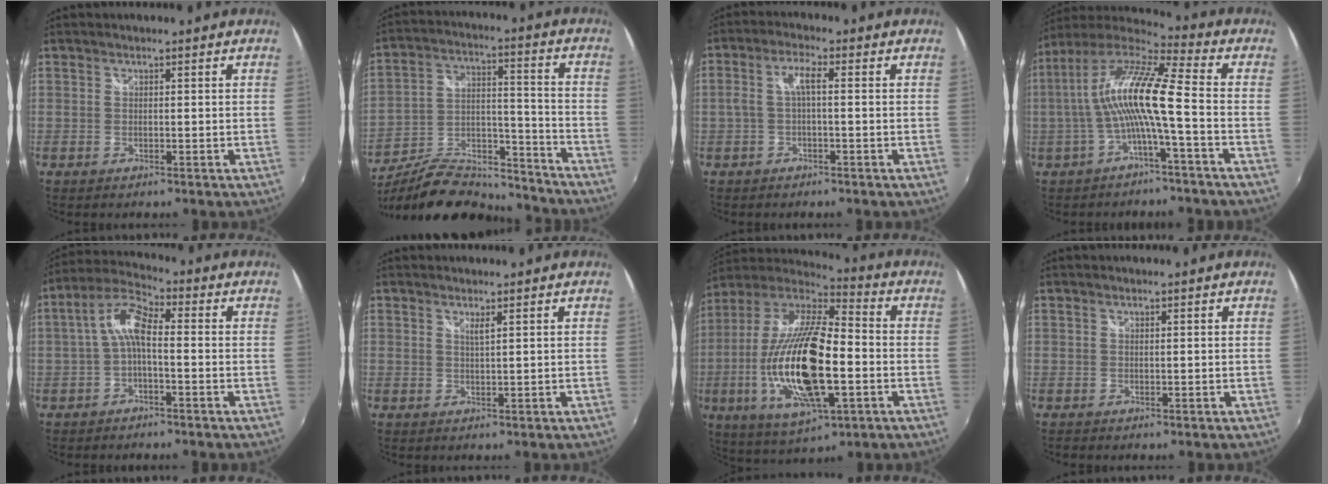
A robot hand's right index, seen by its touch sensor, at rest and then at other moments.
{"total": 22.4, "force": [-19.0, 7.4, 9.2], "torque": [-0.171, 0.019, -0.287]}
{"total": 4.0, "force": [-0.2, 0.8, 3.9], "torque": [-0.078, 0.010, 0.000]}
{"total": 12.6, "force": [-1.9, 0.6, 12.4], "torque": [-0.238, 0.013, -0.036]}
{"total": 6.6, "force": [-0.9, 2.4, 6.1], "torque": [-0.135, 0.022, -0.021]}
{"total": 1.3, "force": [0.9, 0.0, 1.0], "torque": [-0.018, -0.002, 0.015]}
{"total": 24.2, "force": [-4.8, 8.1, 22.2], "torque": [-0.438, -0.026, -0.086]}
{"total": 0.0}